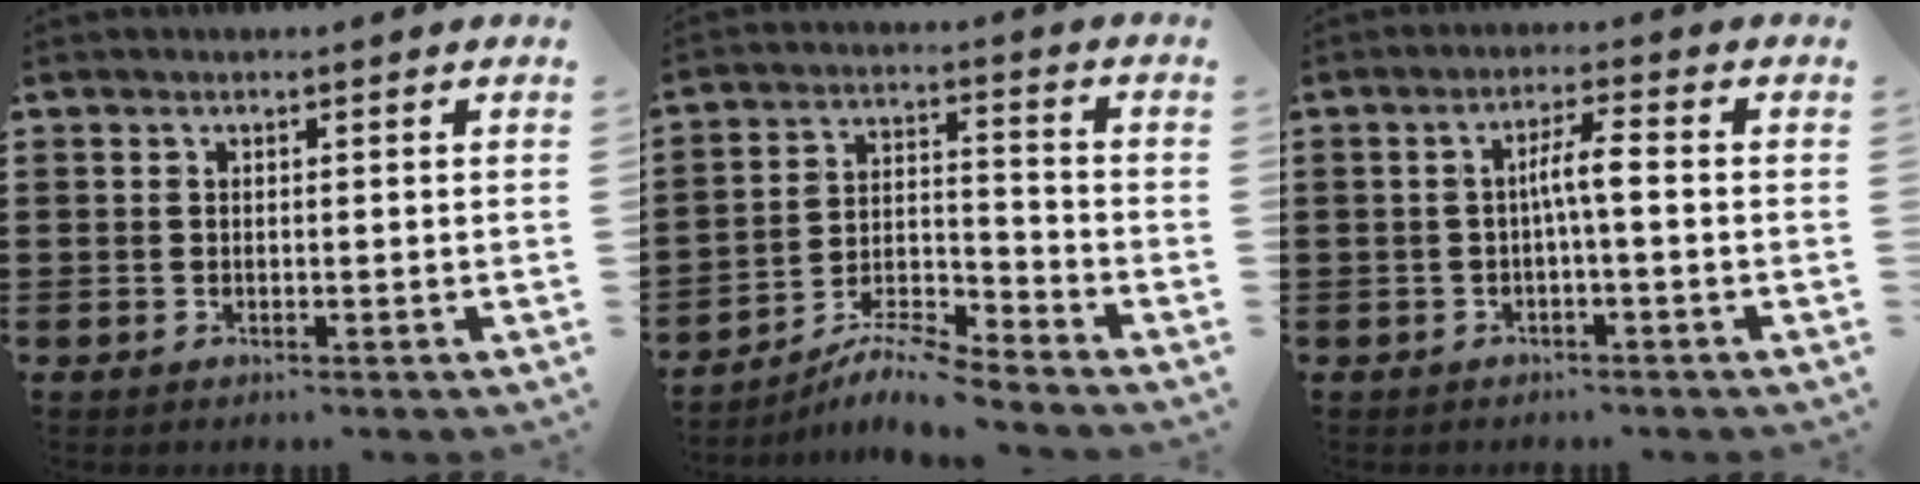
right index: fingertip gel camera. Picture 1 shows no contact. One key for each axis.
{"total": 6.7, "fx": -6.3, "fy": 0.1, "fz": 2.2, "tx": -0.048, "ty": -0.001, "tz": -0.123}
{"total": 4.0, "fx": -0.5, "fy": 0.4, "fz": 3.9, "tx": -0.074, "ty": 0.006, "tz": -0.013}